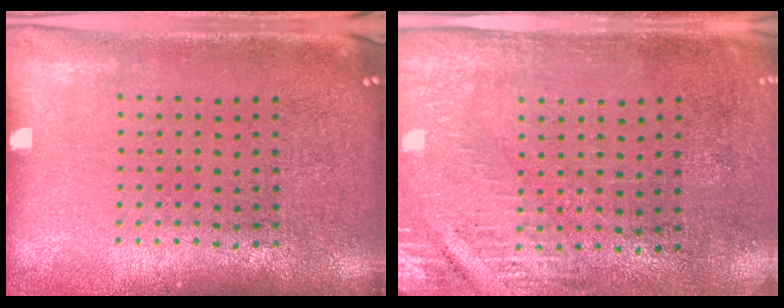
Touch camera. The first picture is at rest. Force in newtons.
{"total": 2.9, "press": 2.5, "slide": 1.4}